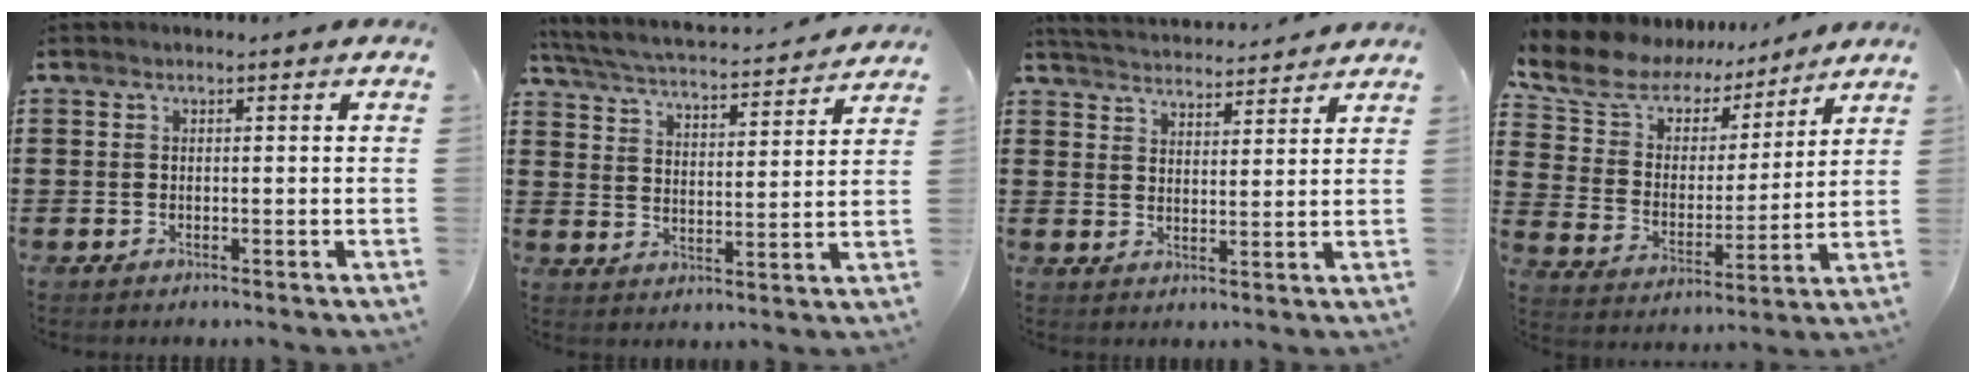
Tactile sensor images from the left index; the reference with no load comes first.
{"total": 4.5, "force": [4.2, 0.0, 1.4], "torque": [-0.049, -0.031, 0.066]}
{"total": 3.8, "force": [3.8, 0.0, 0.1], "torque": [-0.017, -0.022, 0.066]}
{"total": 8.6, "force": [7.3, 4.1, 1.7], "torque": [-0.081, -0.047, 0.129]}